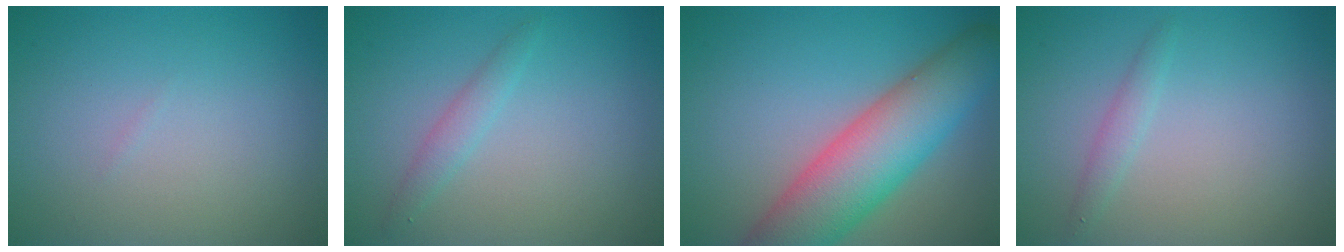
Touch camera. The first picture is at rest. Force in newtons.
{"total": 1.6, "press": 1.6, "slide": 0.1}
{"total": 9.7, "press": 9.7, "slide": 0.4}
{"total": 1.2, "press": 1.2, "slide": 0.0}